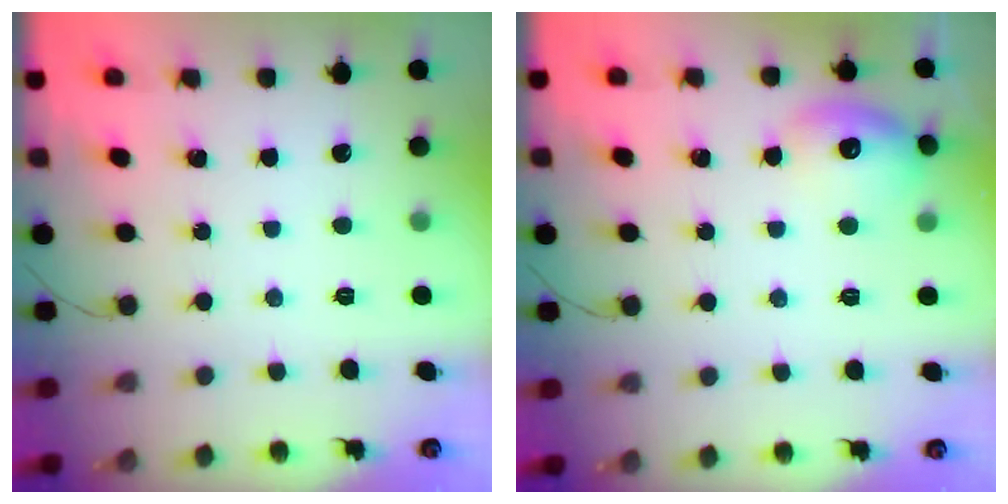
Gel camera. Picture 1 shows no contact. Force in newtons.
{"total": 11.7, "press": 11.6, "slide": 1.2}